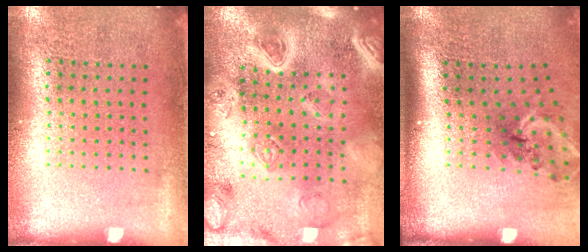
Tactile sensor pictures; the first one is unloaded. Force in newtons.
{"total": 4.7, "press": 4.1, "slide": 2.3}
{"total": 1.9, "press": 1.3, "slide": 1.5}